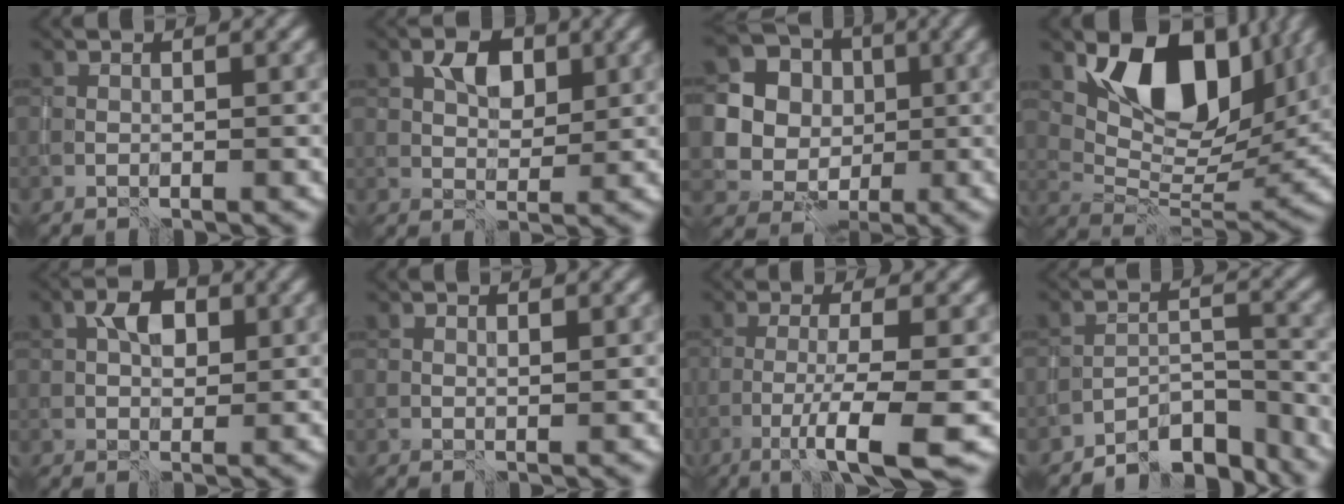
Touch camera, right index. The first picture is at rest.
{"total": 3.2, "force": [1.4, 2.0, 2.1], "torque": [-0.035, 0.003, 0.023]}
{"total": 10.7, "force": [1.6, 10.0, 3.6], "torque": [-0.112, 0.015, 0.020]}
{"total": 10.5, "force": [4.9, 6.2, 6.9], "torque": [-0.103, -0.016, 0.096]}
{"total": 3.6, "force": [1.1, 2.3, 2.5], "torque": [-0.043, 0.006, 0.017]}
{"total": 0.9, "force": [0.8, 0.1, 0.3], "torque": [-0.004, -0.002, 0.015]}
{"total": 6.7, "force": [-2.5, 1.0, 6.1], "torque": [-0.086, -0.003, -0.053]}
{"total": 5.2, "force": [-4.9, 1.2, 1.2], "torque": [-0.008, 0.006, -0.088]}